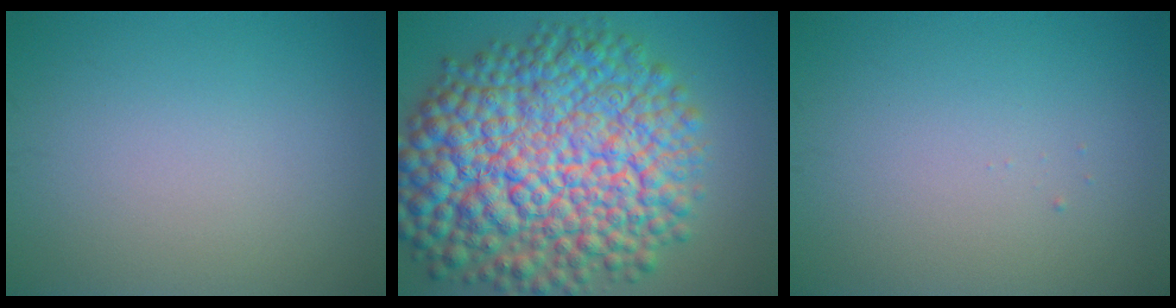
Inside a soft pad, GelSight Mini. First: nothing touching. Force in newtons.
{"total": 16.7, "press": 16.7, "slide": 0.4}
{"total": 0.0}